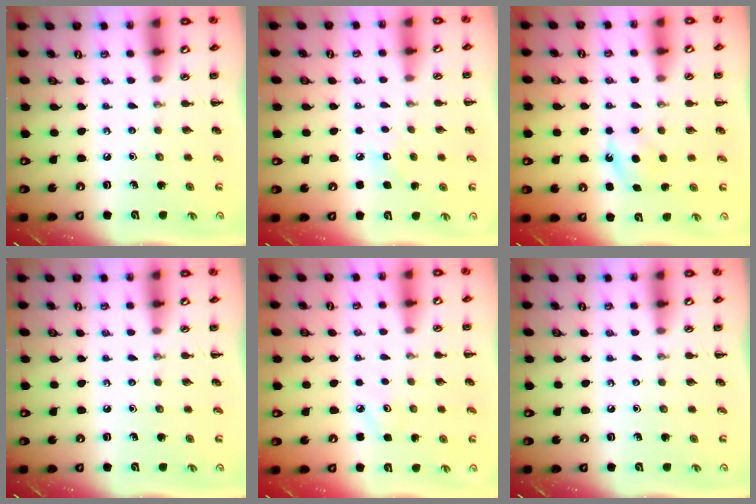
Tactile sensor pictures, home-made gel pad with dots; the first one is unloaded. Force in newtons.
{"total": 4.4, "press": 4.2, "slide": 1.1}
{"total": 5.3, "press": 5.0, "slide": 1.5}
{"total": 0.0}
{"total": 3.1, "press": 2.9, "slide": 0.9}
{"total": 0.0}